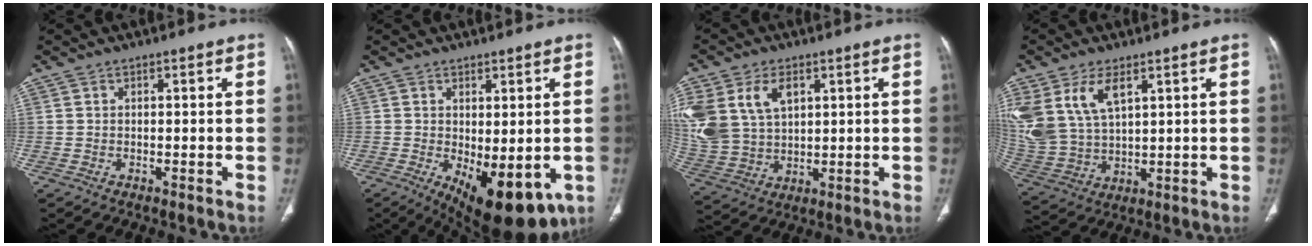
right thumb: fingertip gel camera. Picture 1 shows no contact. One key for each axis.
{"total": 13.5, "fx": -4.5, "fy": 6.0, "fz": 11.2, "tx": -0.149, "ty": -0.015, "tz": -0.046}
{"total": 17.5, "fx": 6.2, "fy": 12.0, "fz": 11.2, "tx": -0.257, "ty": 0.000, "tz": 0.133}
{"total": 13.9, "fx": 6.2, "fy": 7.7, "fz": 9.8, "tx": -0.209, "ty": -0.014, "tz": 0.139}